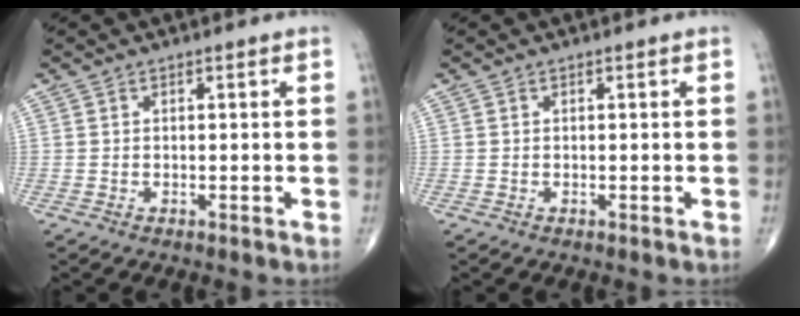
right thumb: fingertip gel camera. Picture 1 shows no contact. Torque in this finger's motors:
{"motor_torque": [0.01, 0.01, -0.04, -0.03, 0.00]}